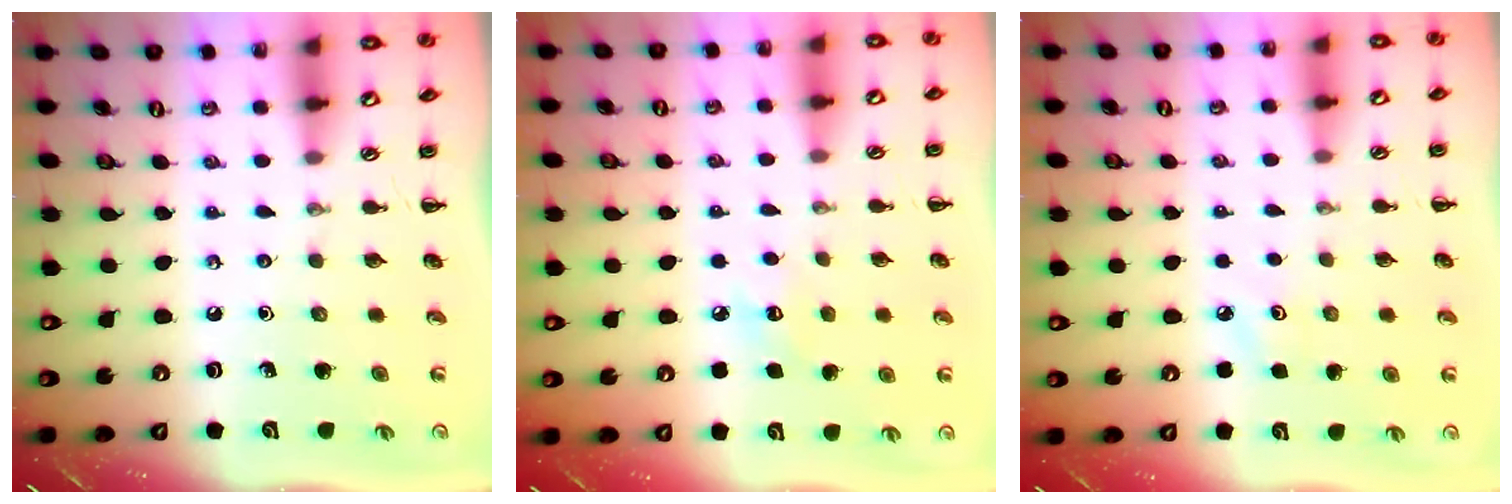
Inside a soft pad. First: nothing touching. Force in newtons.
{"total": 6.4, "press": 6.1, "slide": 1.8}
{"total": 2.8, "press": 2.7, "slide": 0.8}